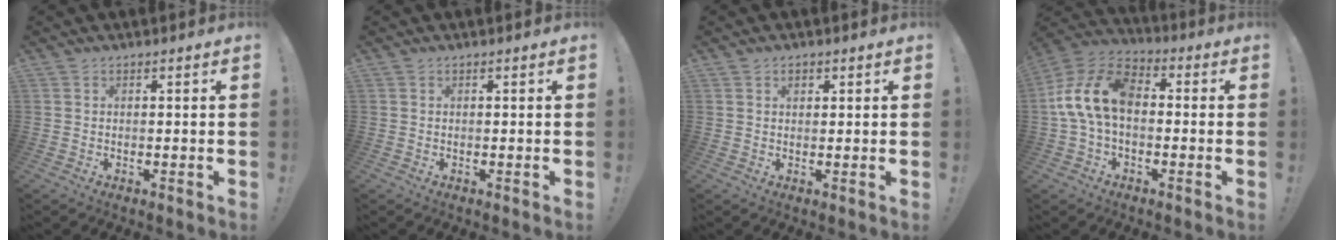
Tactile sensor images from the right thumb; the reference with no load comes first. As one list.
[{"total": 0.0}, {"total": 1.6, "force": [0.8, 1.0, 0.9], "torque": [-0.003, -0.002, 0.012]}, {"total": 14.8, "force": [0.0, 9.5, 11.4], "torque": [-0.227, 0.019, 0.004]}]